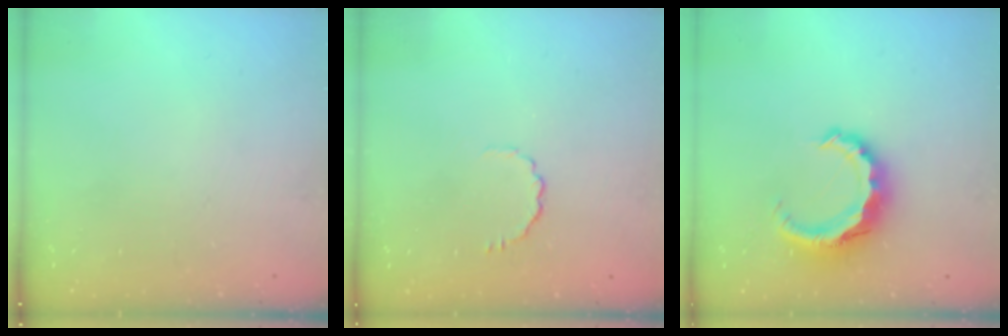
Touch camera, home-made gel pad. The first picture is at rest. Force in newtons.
{"total": 3.6, "press": 3.4, "slide": 1.1}
{"total": 9.1, "press": 9.0, "slide": 1.5}